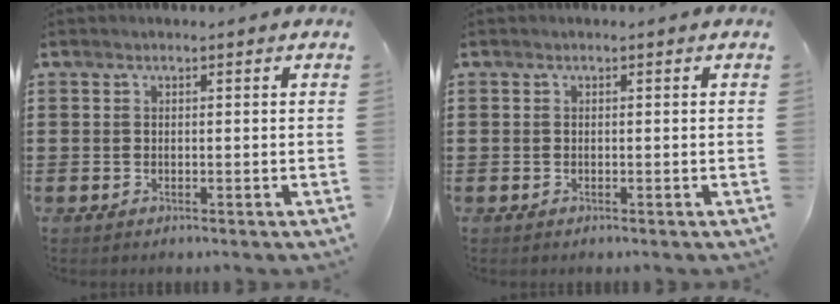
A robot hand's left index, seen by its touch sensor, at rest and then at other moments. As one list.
[{"total": 0.0}]